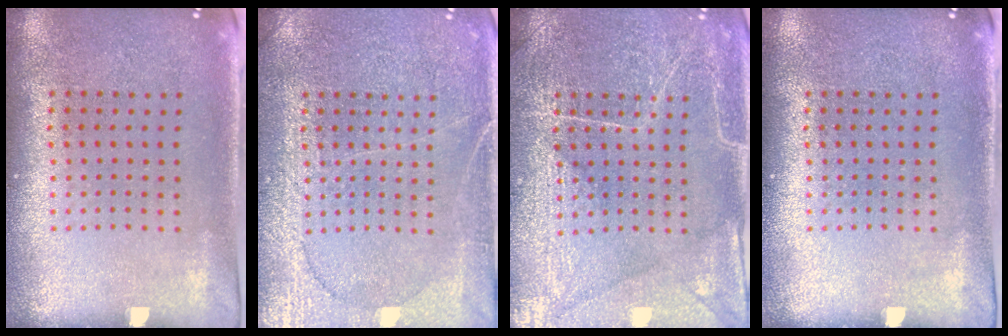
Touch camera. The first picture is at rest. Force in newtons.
{"total": 4.7, "press": 4.7, "slide": 0.6}
{"total": 5.3, "press": 5.2, "slide": 0.6}
{"total": 0.0}